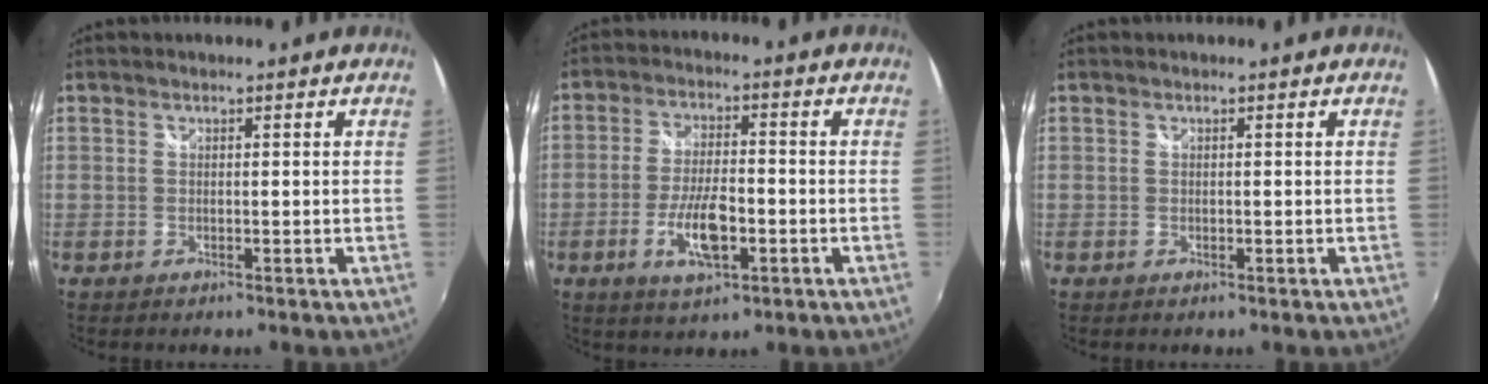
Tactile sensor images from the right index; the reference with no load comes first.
{"total": 9.0, "force": [-3.2, 3.3, 7.8], "torque": [-0.156, -0.006, -0.058]}
{"total": 0.0}